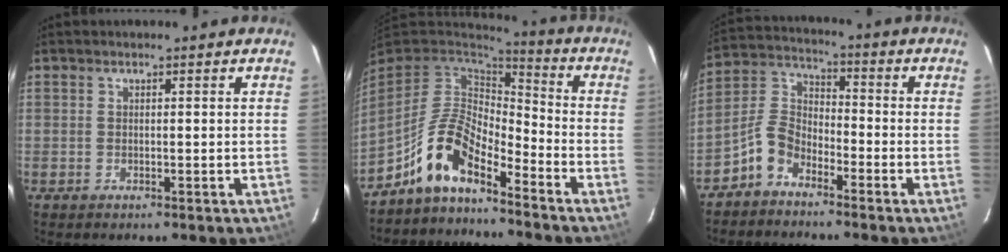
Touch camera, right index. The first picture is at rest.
{"total": 11.5, "force": [-8.0, 4.2, 7.2], "torque": [-0.149, 0.013, -0.159]}
{"total": 6.9, "force": [-4.8, 3.9, 3.0], "torque": [-0.071, 0.026, -0.108]}